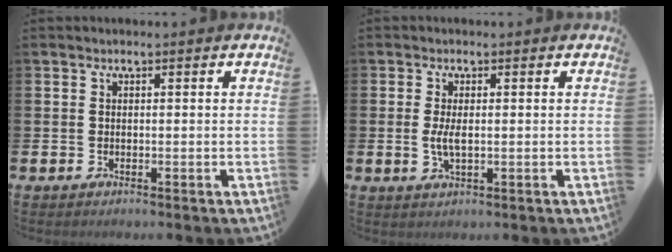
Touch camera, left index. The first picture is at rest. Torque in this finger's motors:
{"motor_torque": [0.72, -0.17, 0.12, 0.17]}